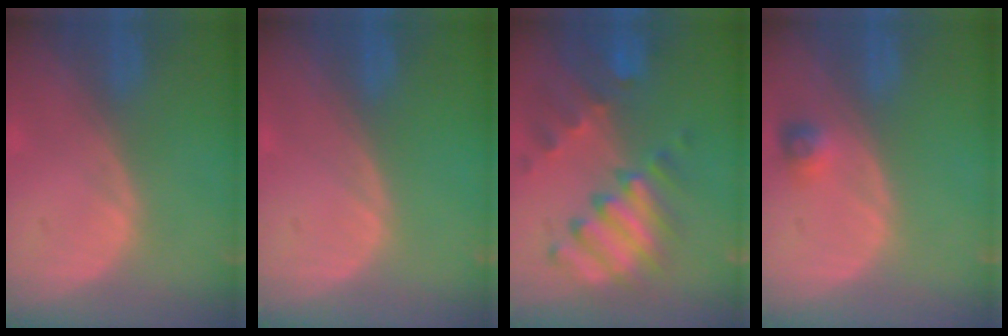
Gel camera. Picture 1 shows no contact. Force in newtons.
{"total": 0.0}
{"total": 10.0, "press": 8.8, "slide": 4.8}
{"total": 2.5, "press": 2.3, "slide": 1.0}